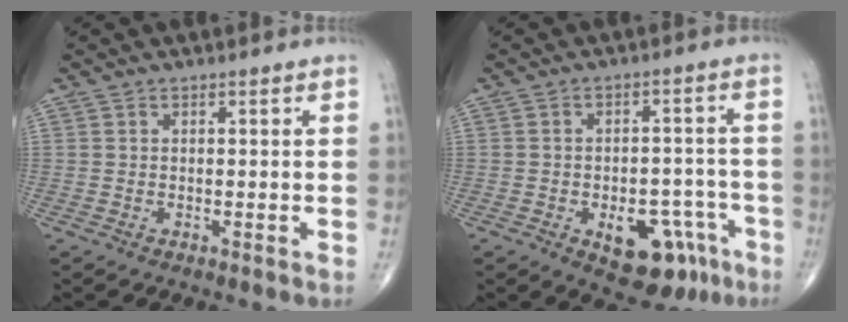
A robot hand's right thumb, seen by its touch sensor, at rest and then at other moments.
{"total": 12.7, "force": [-6.1, 7.2, 8.5], "torque": [-0.081, 0.041, -0.071]}